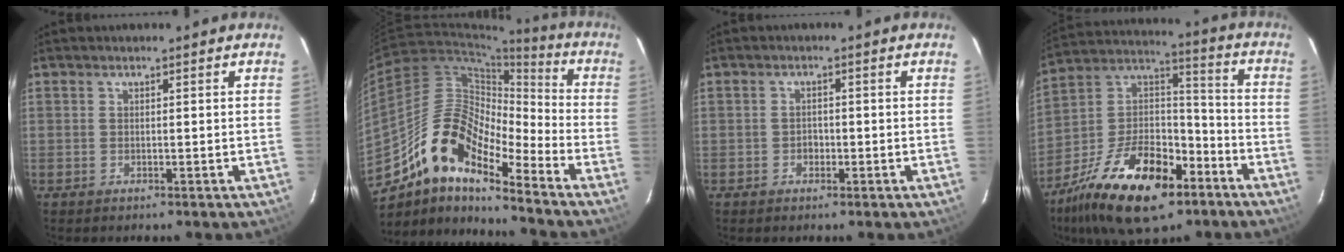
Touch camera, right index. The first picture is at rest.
{"total": 15.8, "force": [-11.4, 4.8, 9.9], "torque": [-0.169, 0.007, -0.228]}
{"total": 1.6, "force": [-0.6, 1.4, 0.6], "torque": [-0.011, 0.005, -0.007]}
{"total": 23.2, "force": [-13.2, 11.5, 15.2], "torque": [-0.297, 0.011, -0.219]}